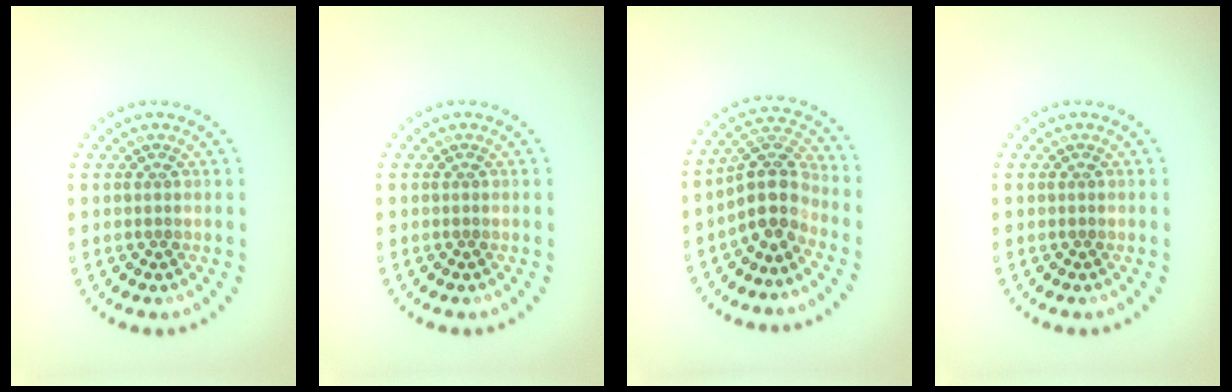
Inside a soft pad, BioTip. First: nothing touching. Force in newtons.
{"total": 0.0}
{"total": 4.2, "press": 3.2, "slide": 2.7}
{"total": 0.0}